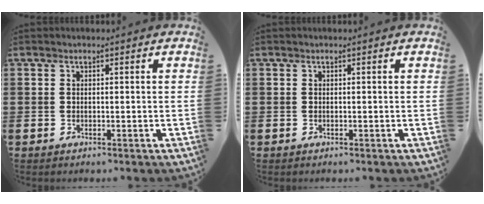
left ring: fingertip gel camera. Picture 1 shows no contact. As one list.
[{"total": 0.0}]